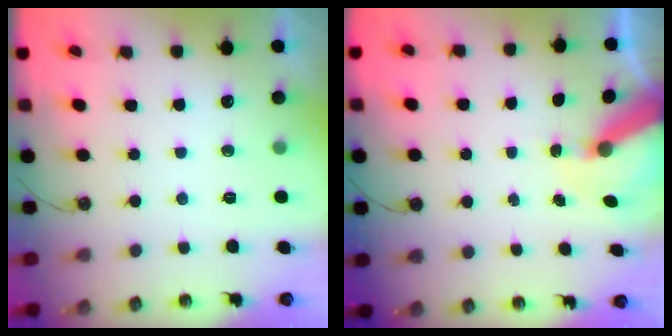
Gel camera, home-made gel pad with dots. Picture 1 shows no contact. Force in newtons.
{"total": 8.9, "press": 8.8, "slide": 1.2}